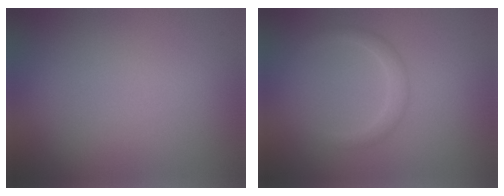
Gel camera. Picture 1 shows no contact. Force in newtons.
{"total": 1.6, "press": 1.6, "slide": 0.1}